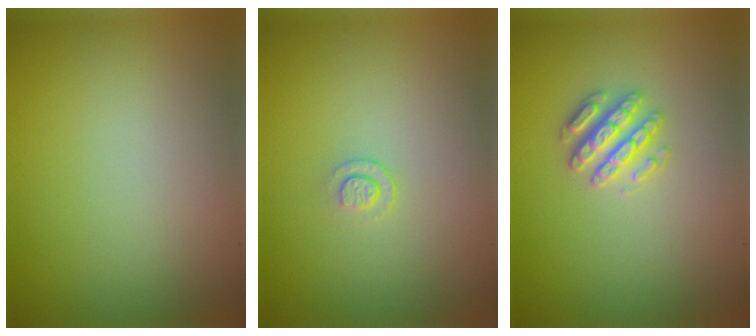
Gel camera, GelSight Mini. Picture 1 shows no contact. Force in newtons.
{"total": 0.9, "press": 0.6, "slide": 0.7}
{"total": 2.8, "press": 2.8, "slide": 0.3}